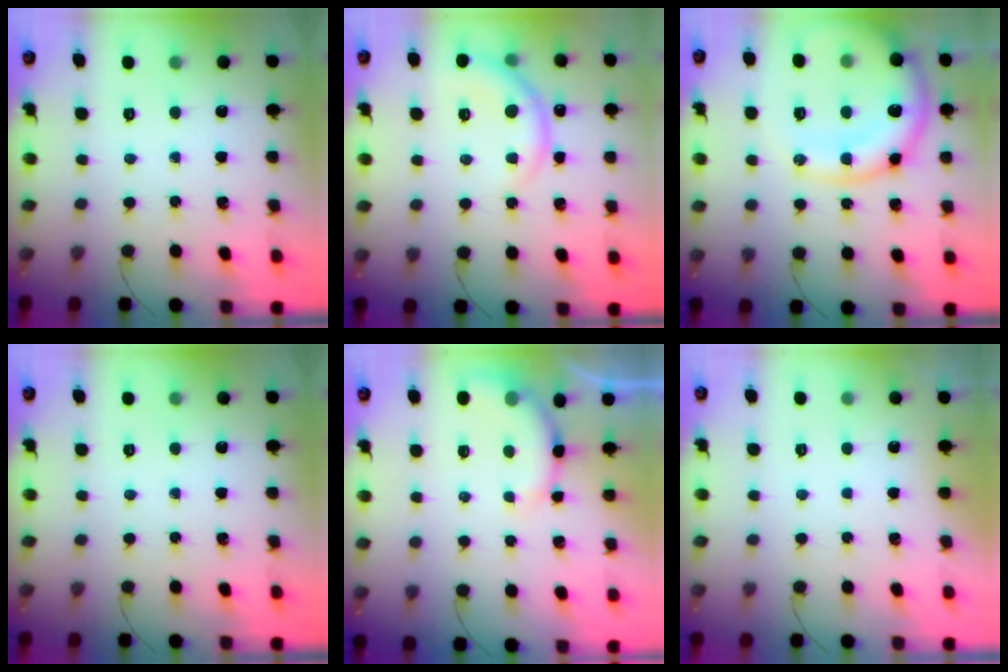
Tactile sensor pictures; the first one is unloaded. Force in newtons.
{"total": 7.2, "press": 7.1, "slide": 0.5}
{"total": 16.7, "press": 16.5, "slide": 2.8}
{"total": 0.0}
{"total": 7.4, "press": 7.3, "slide": 1.3}
{"total": 2.9, "press": 2.9, "slide": 0.1}